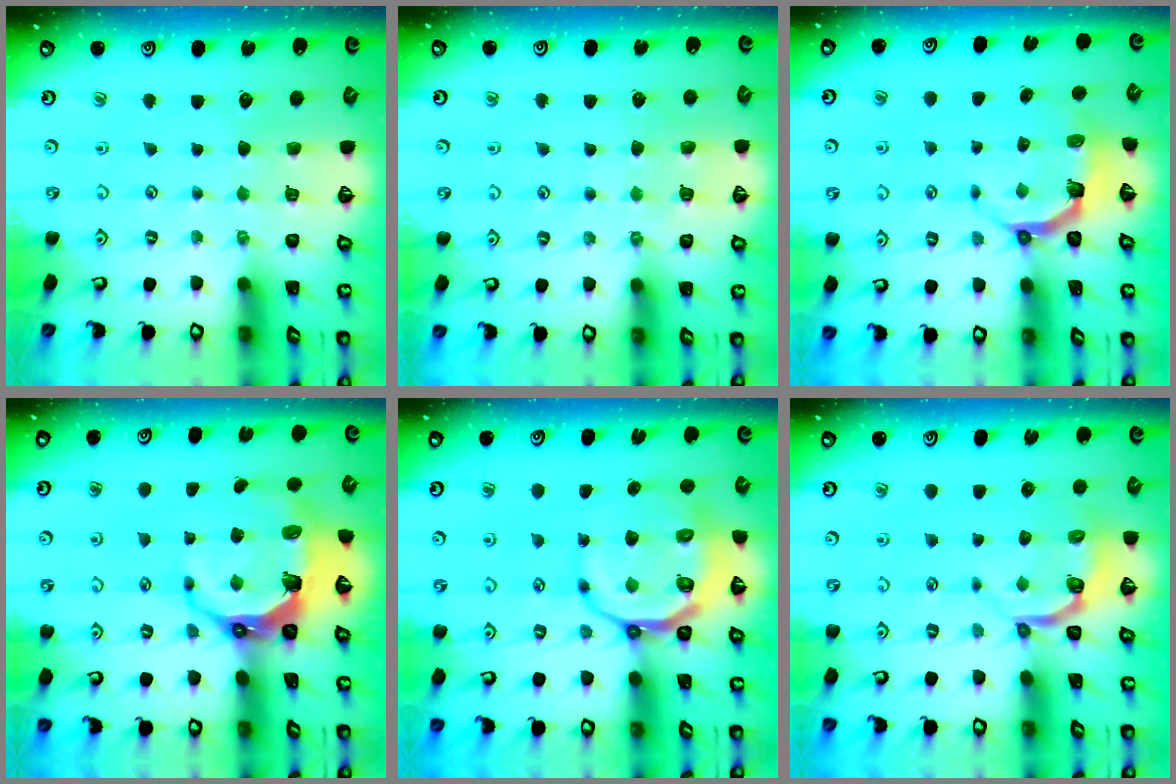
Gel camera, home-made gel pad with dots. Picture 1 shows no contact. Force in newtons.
{"total": 5.7, "press": 5.7, "slide": 0.7}
{"total": 5.1, "press": 3.6, "slide": 3.6}
{"total": 9.3, "press": 7.9, "slide": 5.0}
{"total": 11.1, "press": 10.7, "slide": 3.1}
{"total": 4.0, "press": 3.2, "slide": 2.4}